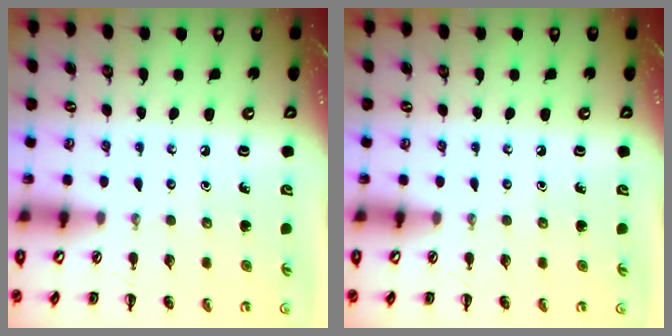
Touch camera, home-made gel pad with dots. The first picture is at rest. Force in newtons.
{"total": 0.0}